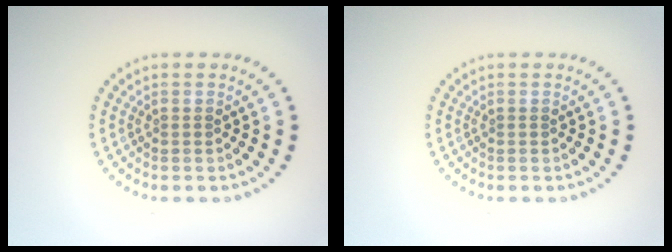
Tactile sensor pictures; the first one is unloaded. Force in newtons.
{"total": 0.0}